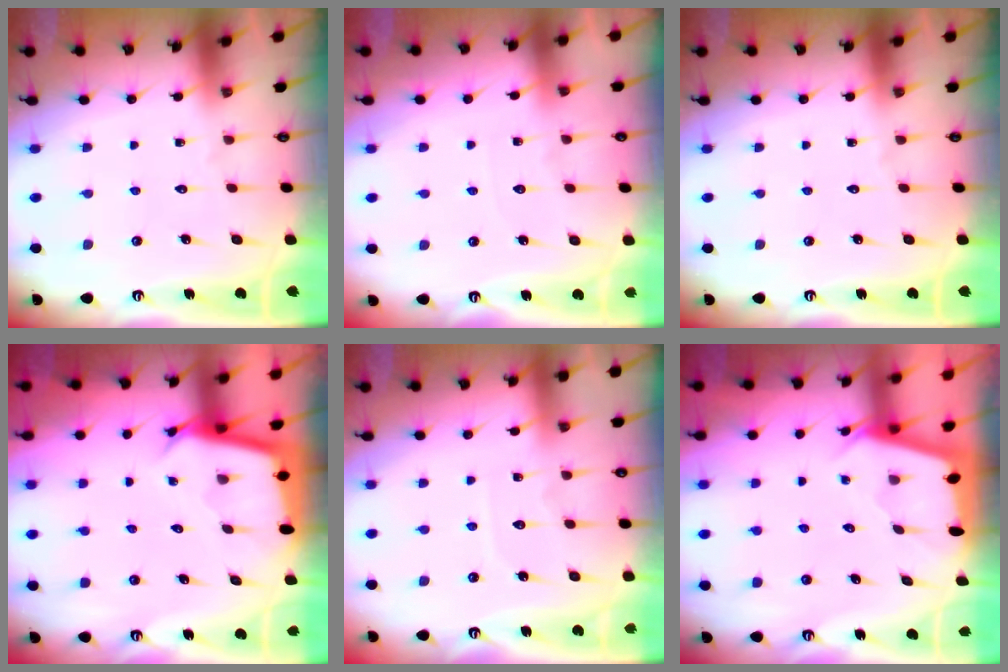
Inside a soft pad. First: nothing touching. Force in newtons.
{"total": 3.4, "press": 3.4, "slide": 0.5}
{"total": 0.0}
{"total": 2.7, "press": 2.7, "slide": 0.0}
{"total": 4.5, "press": 4.5, "slide": 0.5}
{"total": 2.0, "press": 2.0, "slide": 0.3}